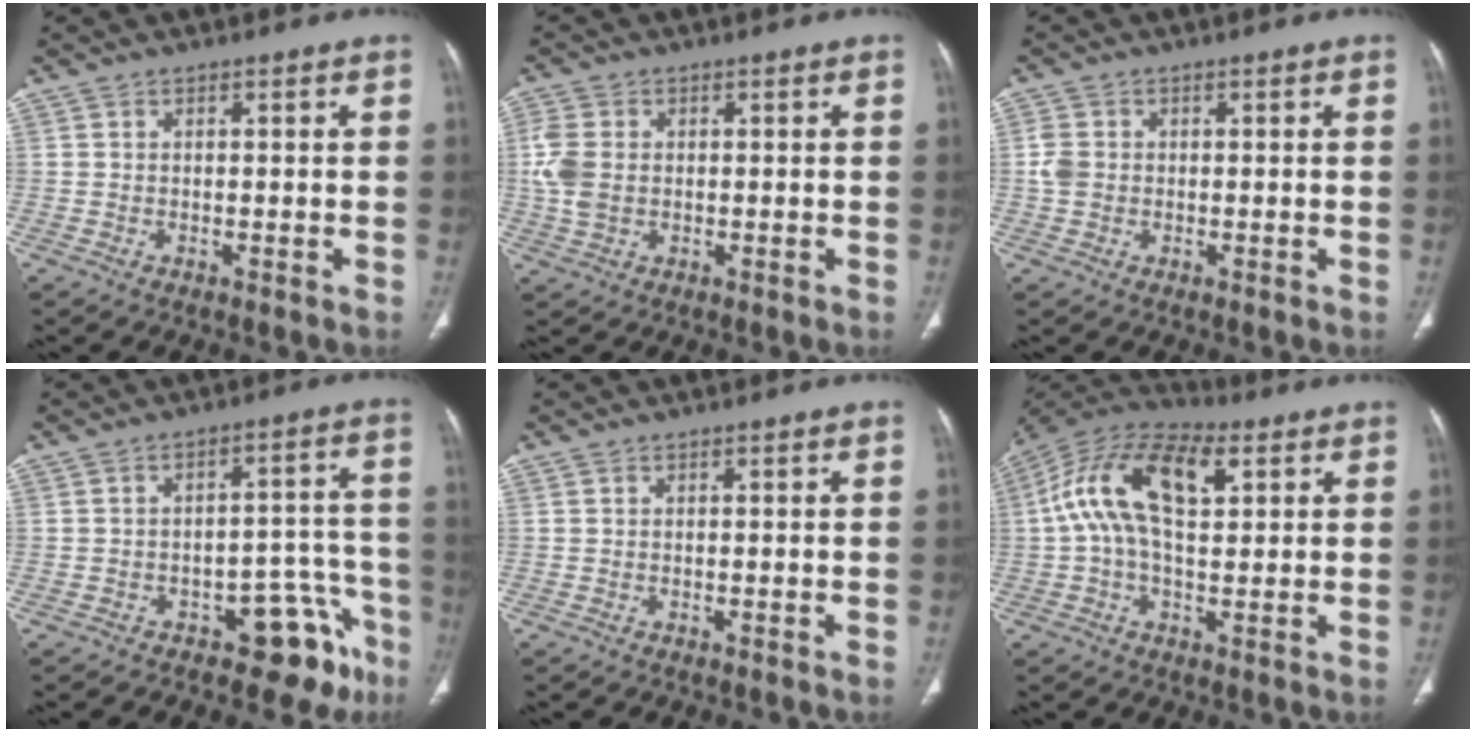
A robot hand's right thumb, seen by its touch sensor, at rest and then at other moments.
{"total": 5.7, "force": [0.2, 4.1, 3.9], "torque": [-0.099, 0.004, 0.007]}
{"total": 2.9, "force": [-0.1, 2.5, 1.6], "torque": [-0.036, 0.006, -0.004]}
{"total": 10.5, "force": [-6.6, 5.6, 6.0], "torque": [-0.025, 0.074, -0.086]}
{"total": 0.0}
{"total": 16.1, "force": [4.0, 8.2, 13.2], "torque": [-0.246, 0.033, 0.063]}